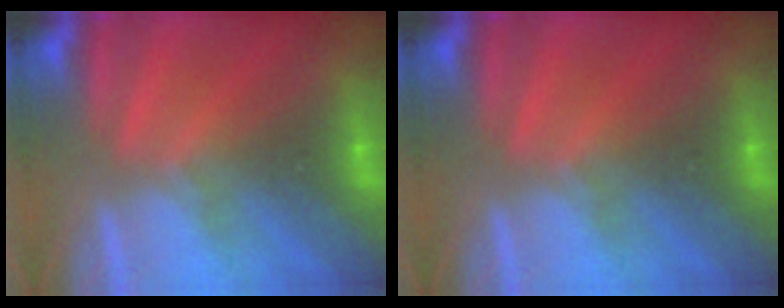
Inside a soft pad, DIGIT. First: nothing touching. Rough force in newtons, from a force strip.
{"total": 0.0}